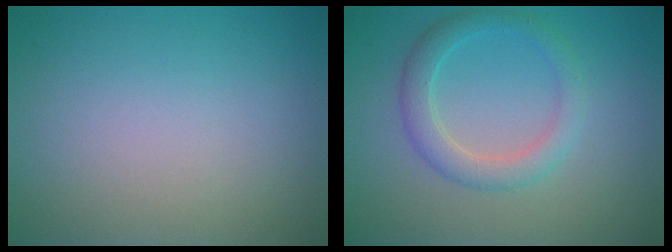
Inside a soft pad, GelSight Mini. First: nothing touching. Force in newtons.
{"total": 3.0, "press": 3.0, "slide": 0.2}